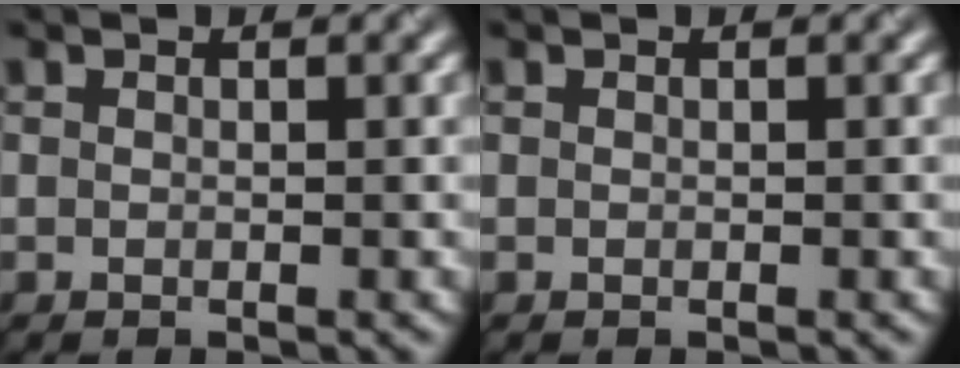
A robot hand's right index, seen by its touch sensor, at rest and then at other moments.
{"total": 0.0}